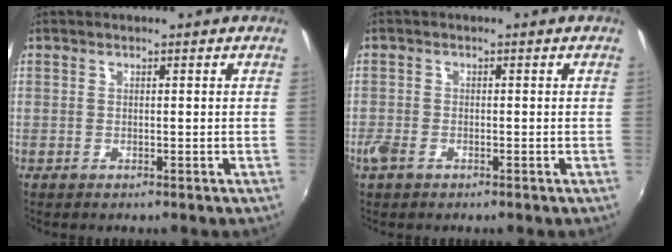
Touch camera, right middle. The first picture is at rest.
{"total": 2.7, "force": [-1.8, 1.5, 1.4], "torque": [-0.034, -0.006, -0.036]}